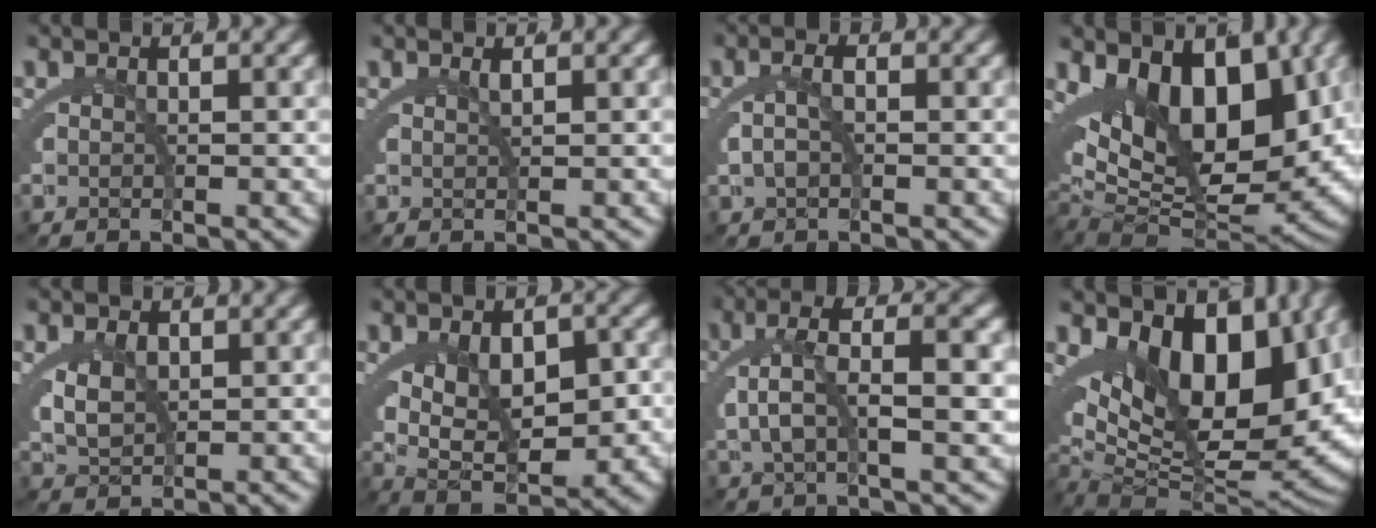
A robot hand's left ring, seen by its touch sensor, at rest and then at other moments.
{"total": 0.7, "force": [0.5, -0.2, 0.4], "torque": [-0.007, -0.002, 0.013]}
{"total": 1.9, "force": [-0.2, 0.8, 1.7], "torque": [-0.033, 0.005, -0.005]}
{"total": 17.6, "force": [-1.1, 11.5, 13.3], "torque": [-0.248, -0.062, 0.017]}
{"total": 3.1, "force": [0.7, 2.2, 2.1], "torque": [-0.049, -0.009, 0.023]}
{"total": 9.4, "force": [0.1, 6.2, 7.1], "torque": [-0.109, -0.017, 0.010]}
{"total": 4.3, "force": [0.4, 0.8, 4.3], "torque": [-0.073, 0.013, 0.004]}
{"total": 17.1, "force": [0.0, 10.3, 13.7], "torque": [-0.239, -0.057, 0.035]}